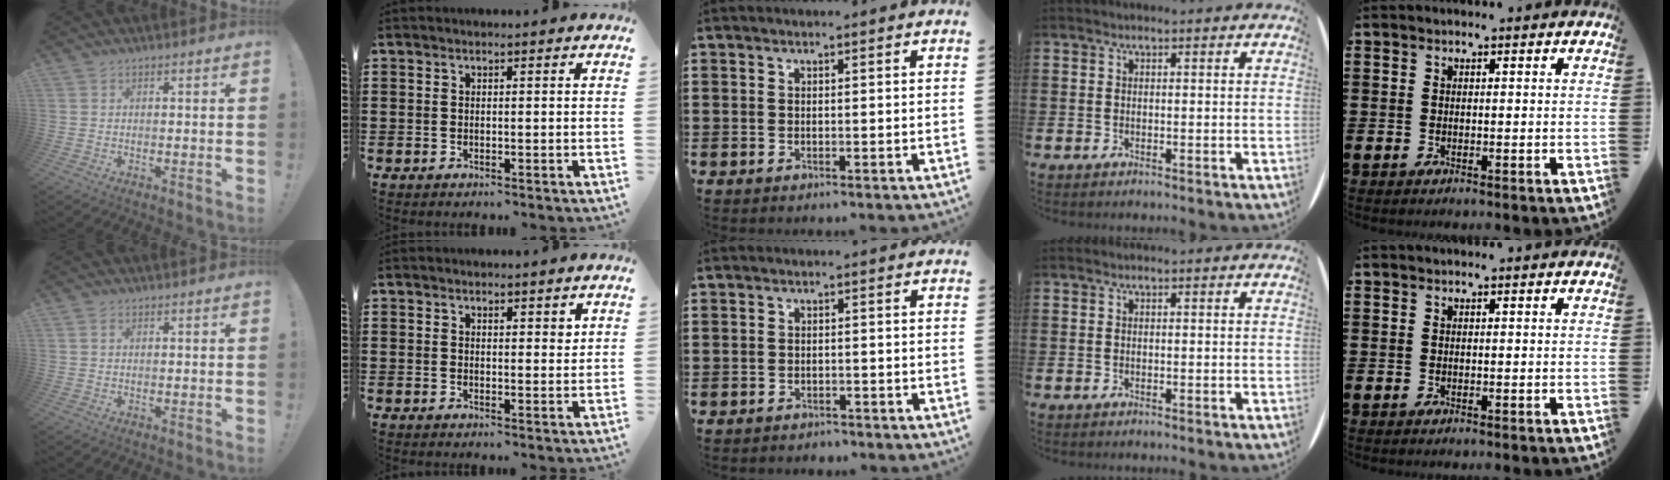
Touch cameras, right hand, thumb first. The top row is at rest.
{"thumb": {"total": 0.9, "force": [0.3, 0.6, 0.5], "torque": [-0.005, 0.000, 0.004]}, "index": {"total": 1.8, "force": [1.5, 0.9, 0.5], "torque": [-0.004, 0.001, 0.028]}, "middle": {"total": 1.2, "force": [-1.1, 0.3, -0.1], "torque": [-0.002, 0.003, -0.026]}}